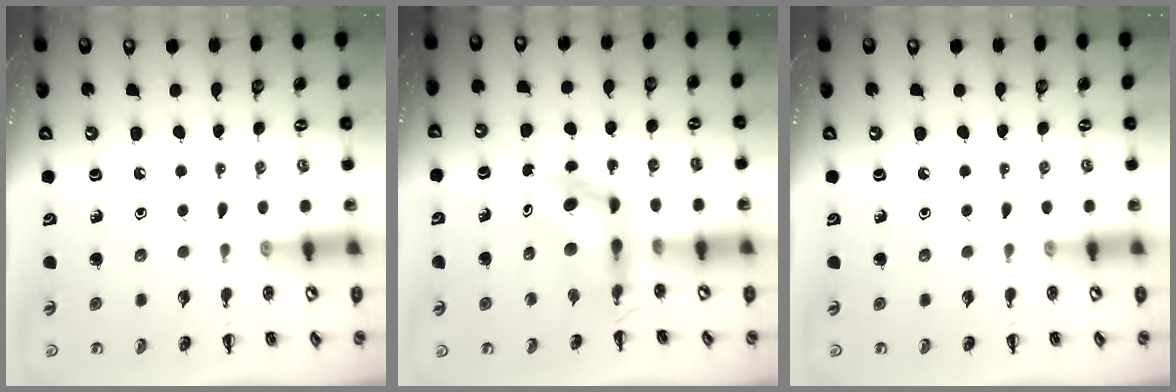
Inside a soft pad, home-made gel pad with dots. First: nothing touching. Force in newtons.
{"total": 5.0, "press": 4.9, "slide": 0.9}
{"total": 0.0}